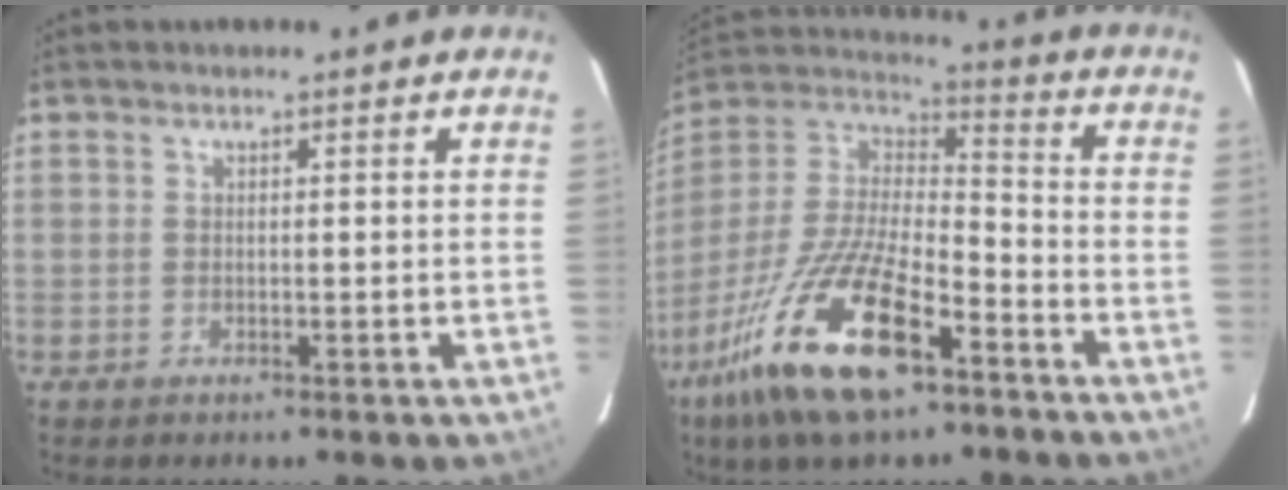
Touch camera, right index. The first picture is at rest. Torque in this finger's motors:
{"motor_torque": [1.13, -1.01, 1.06, 0.21]}